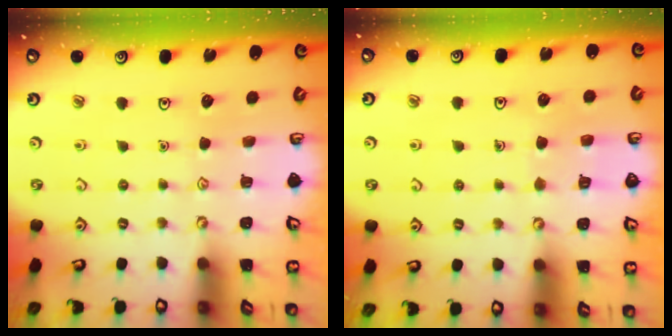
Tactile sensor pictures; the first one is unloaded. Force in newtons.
{"total": 3.9, "press": 3.9, "slide": 0.2}